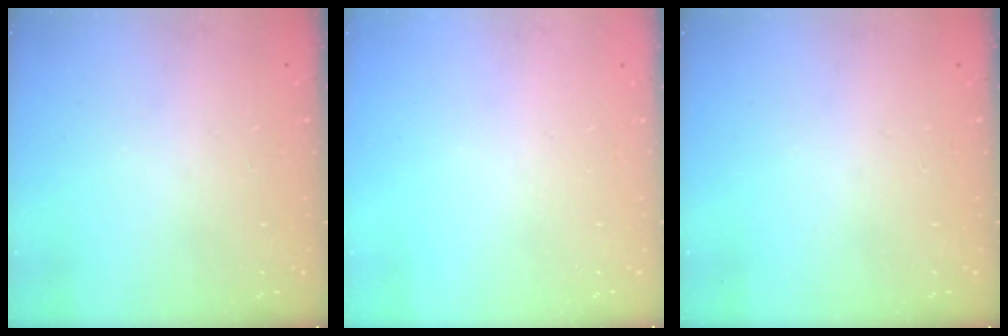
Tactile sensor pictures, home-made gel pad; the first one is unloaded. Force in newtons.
{"total": 0.0}
{"total": 1.0, "press": 0.0, "slide": 1.0}